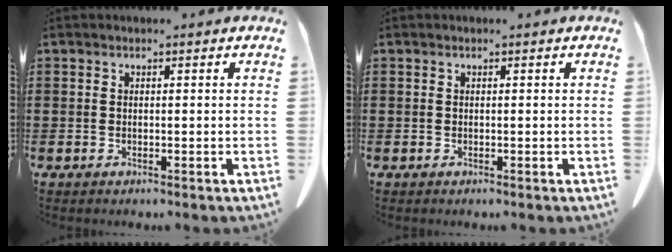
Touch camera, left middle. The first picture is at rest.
{"total": 0.0}